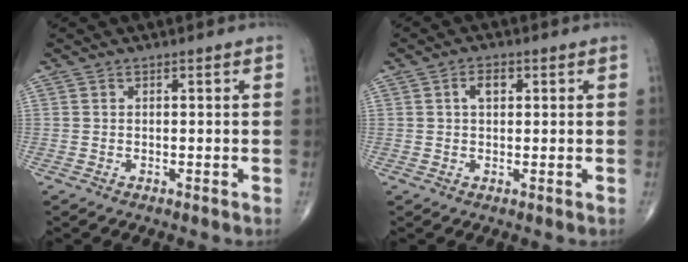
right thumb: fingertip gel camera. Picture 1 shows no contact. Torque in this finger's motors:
{"motor_torque": [-0.01, 0.00, 0.11, -0.01, 0.02]}